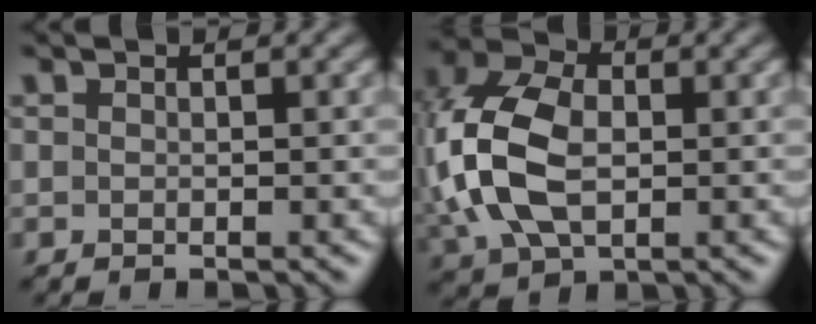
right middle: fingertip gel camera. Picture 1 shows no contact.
{"total": 10.0, "force": [-0.3, 6.7, 7.4], "torque": [-0.188, 0.012, -0.015]}